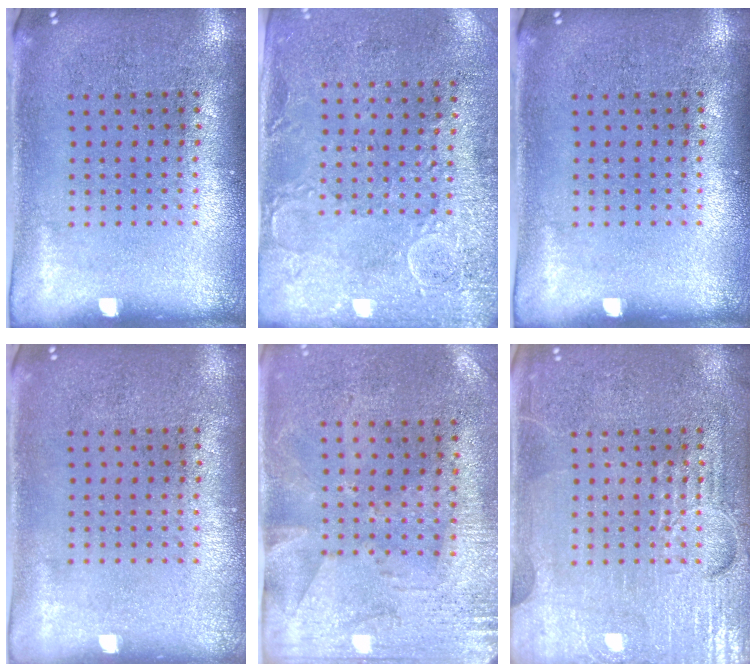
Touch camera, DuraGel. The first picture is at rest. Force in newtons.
{"total": 2.9, "press": 2.4, "slide": 1.6}
{"total": 0.0}
{"total": 0.0}
{"total": 2.8, "press": 2.2, "slide": 1.6}
{"total": 6.0, "press": 6.0, "slide": 0.7}